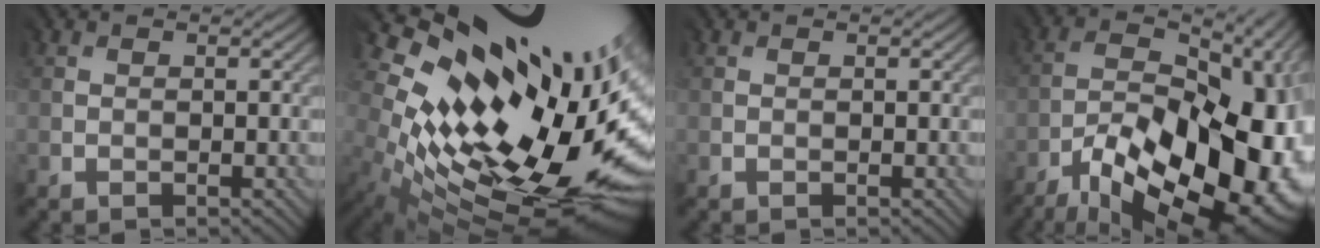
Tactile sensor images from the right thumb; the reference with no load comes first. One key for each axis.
{"total": 17.9, "fx": 5.3, "fy": 8.9, "fz": 14.7, "tx": -0.242, "ty": -0.026, "tz": 0.113}
{"total": 0.0}
{"total": 20.2, "fx": -8.8, "fy": 10.0, "fz": 15.2, "tx": -0.204, "ty": -0.026, "tz": -0.126}